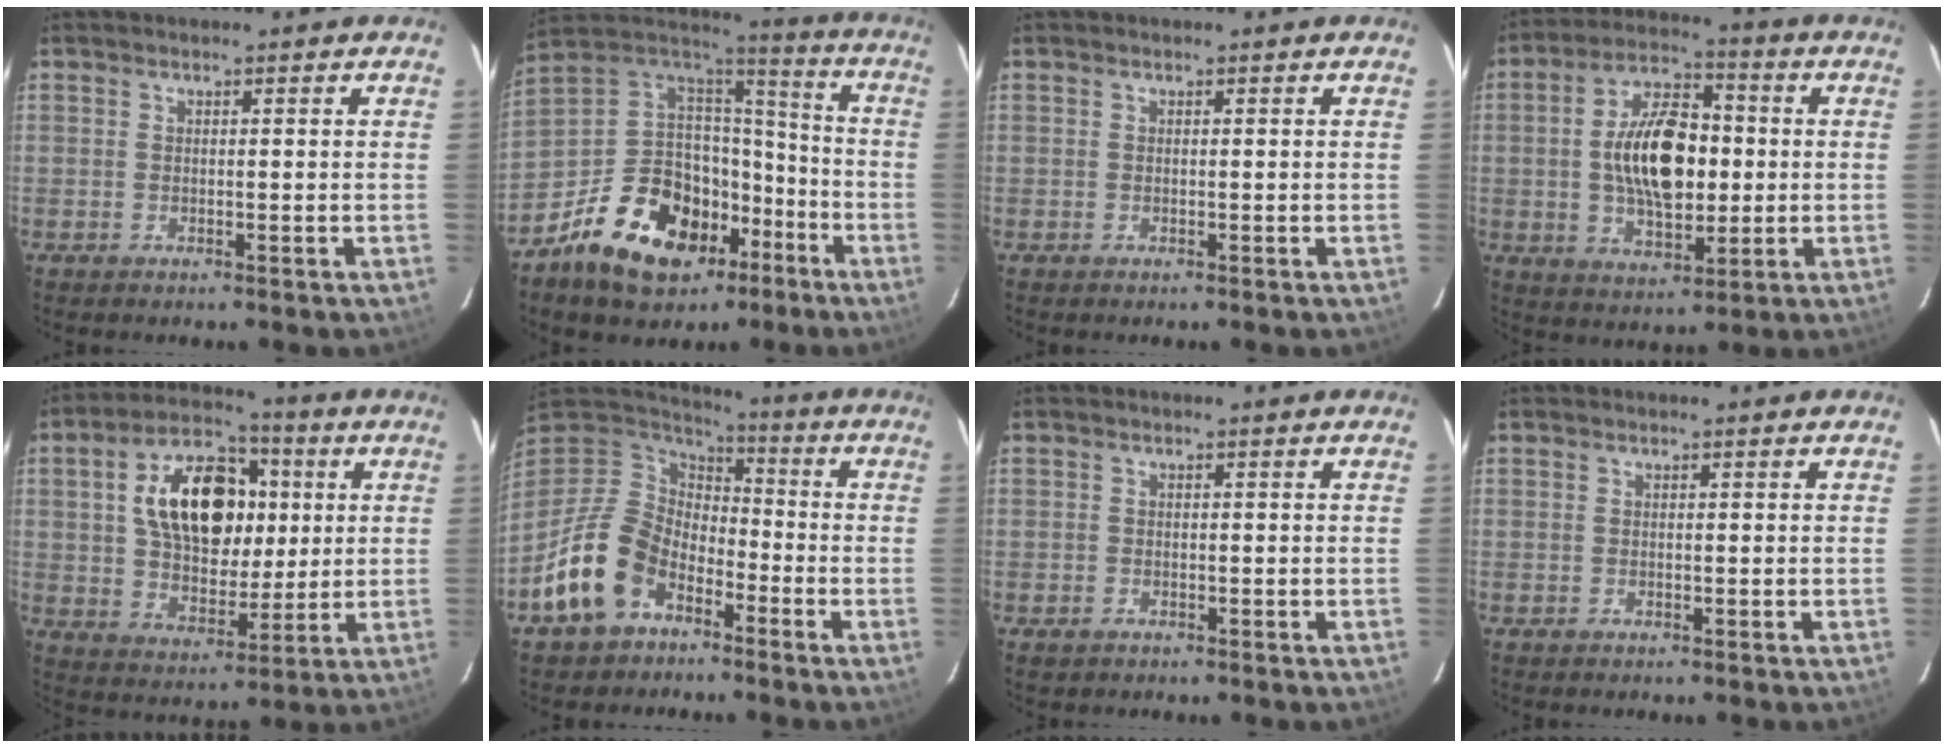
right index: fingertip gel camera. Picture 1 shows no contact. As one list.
[{"total": 22.5, "force": [-11.4, 13.9, 13.4], "torque": [-0.280, 0.012, -0.181]}, {"total": 0.0}, {"total": 15.0, "force": [0.0, 8.1, 12.6], "torque": [-0.220, 0.019, 0.005]}, {"total": 17.6, "force": [3.8, 10.8, 13.3], "torque": [-0.237, 0.034, 0.070]}, {"total": 15.1, "force": [-8.0, 10.2, 7.6], "torque": [-0.180, 0.010, -0.140]}, {"total": 1.3, "force": [-0.8, 1.0, 0.3], "torque": [-0.008, -0.001, -0.011]}, {"total": 0.0}]